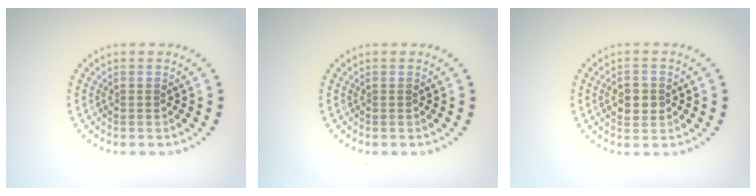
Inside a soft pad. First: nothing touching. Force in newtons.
{"total": 0.0}
{"total": 3.0, "press": 3.0, "slide": 0.2}